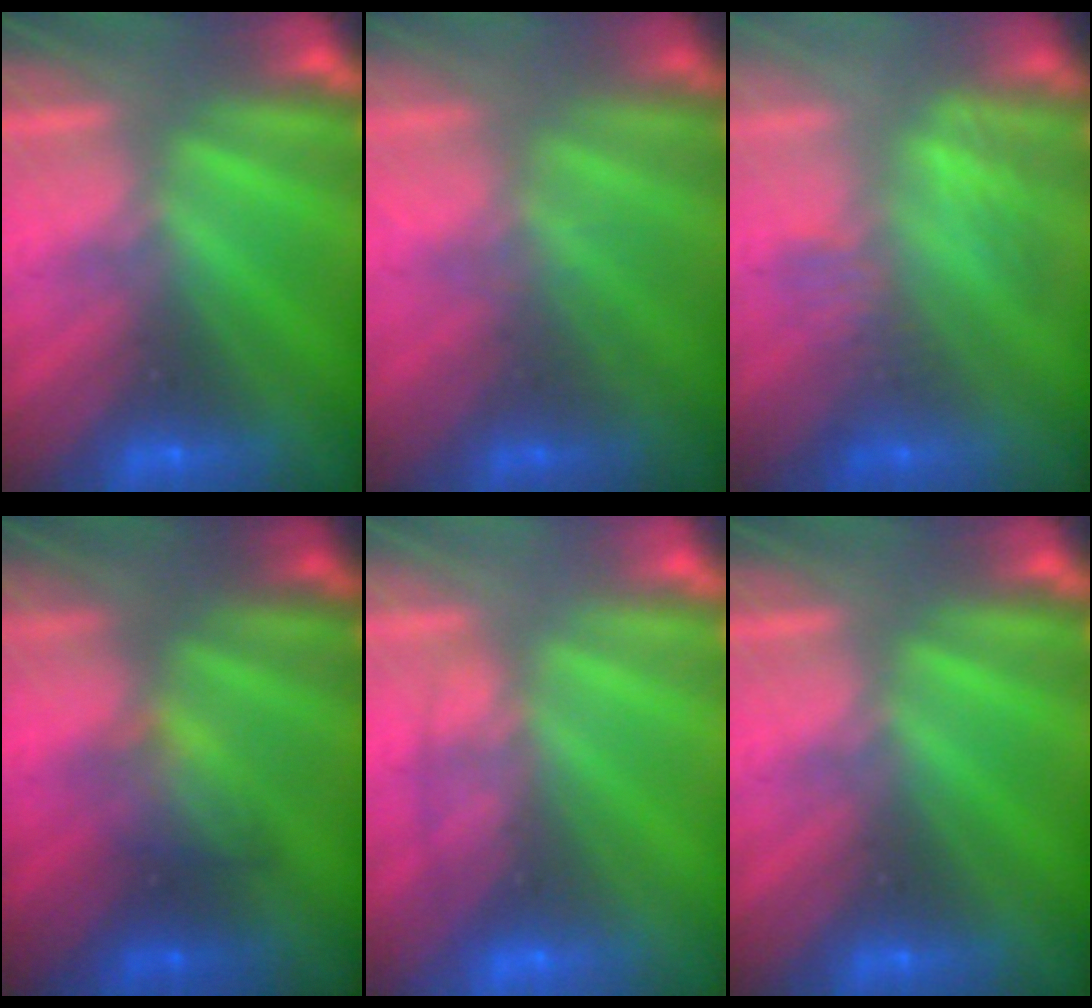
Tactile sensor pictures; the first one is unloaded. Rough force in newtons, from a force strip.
{"total": 1.6}
{"total": 2.8}
{"total": 2.3}
{"total": 1.6}
{"total": 0.0}